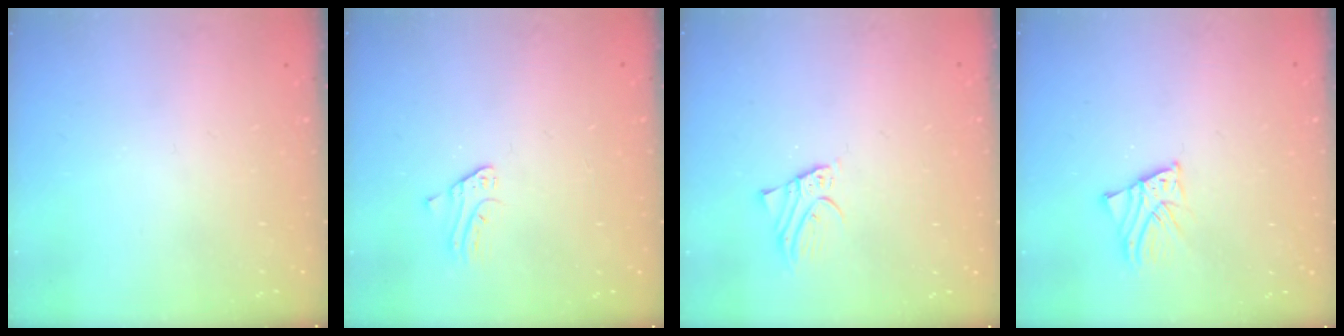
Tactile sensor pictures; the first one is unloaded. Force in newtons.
{"total": 2.2, "press": 2.2, "slide": 0.3}
{"total": 2.4, "press": 2.4, "slide": 0.1}
{"total": 2.3, "press": 2.3, "slide": 0.3}